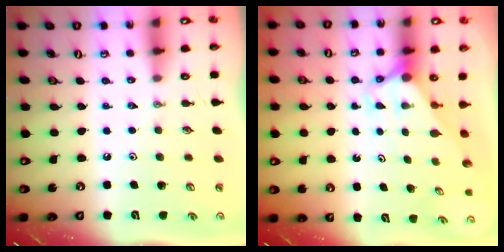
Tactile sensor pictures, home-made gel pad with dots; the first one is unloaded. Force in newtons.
{"total": 2.9, "press": 2.9, "slide": 0.0}